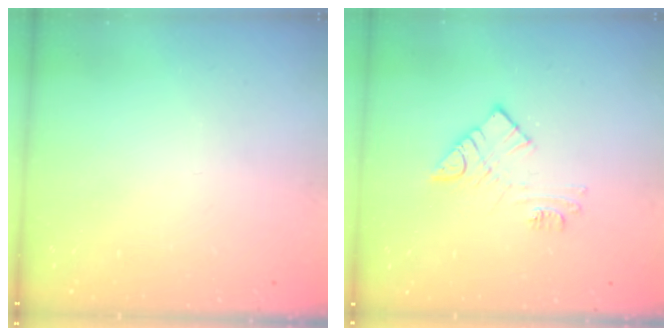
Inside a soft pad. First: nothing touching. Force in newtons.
{"total": 9.8, "press": 9.8, "slide": 0.7}